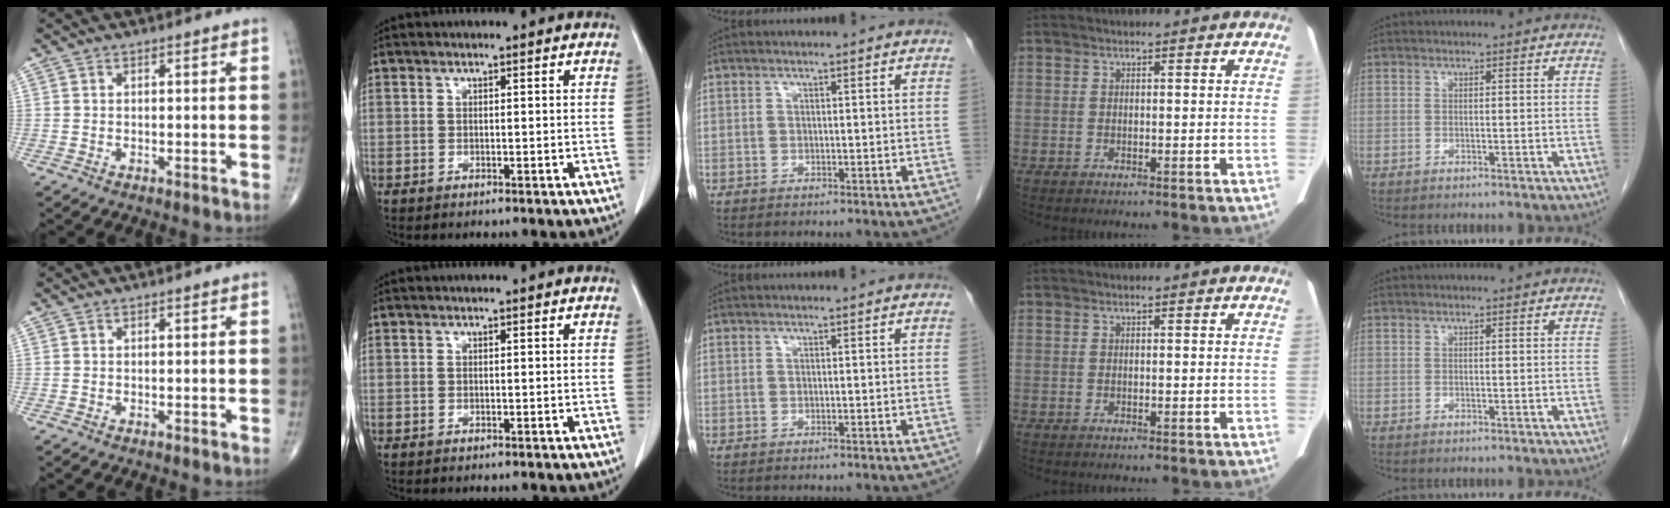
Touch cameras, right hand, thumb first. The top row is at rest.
{}